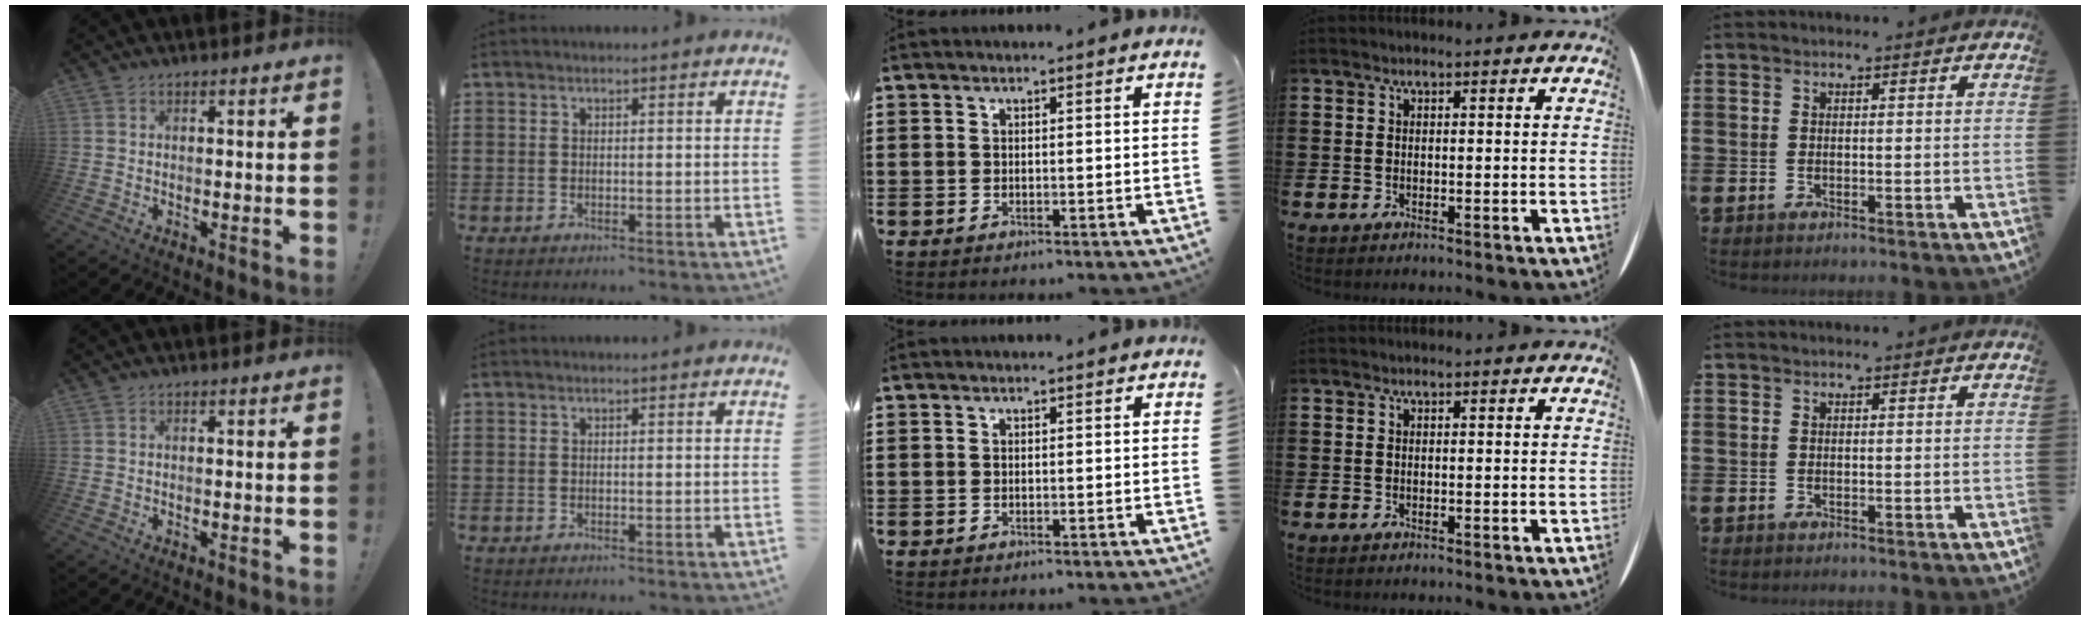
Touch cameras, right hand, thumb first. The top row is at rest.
{}